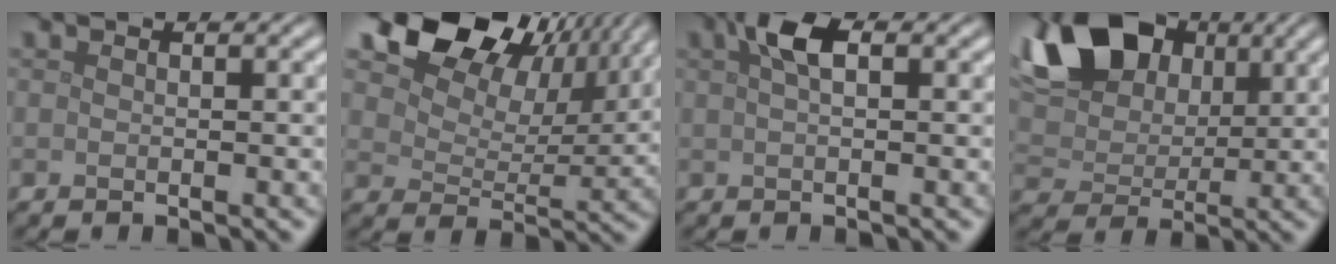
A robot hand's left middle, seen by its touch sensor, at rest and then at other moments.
{"total": 13.0, "force": [8.0, 7.7, 6.7], "torque": [-0.122, 0.016, 0.130]}
{"total": 2.7, "force": [0.9, 1.1, 2.3], "torque": [-0.045, 0.009, 0.014]}
{"total": 17.1, "force": [7.0, 12.3, 9.6], "torque": [-0.202, 0.060, 0.117]}